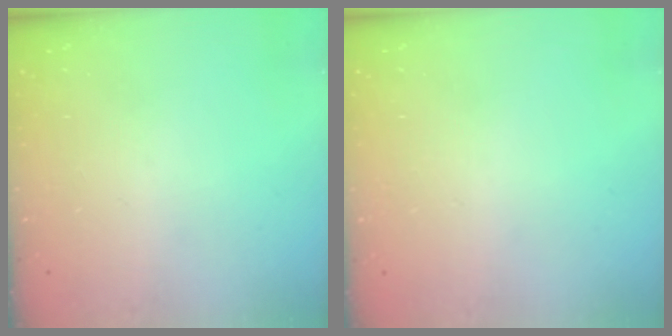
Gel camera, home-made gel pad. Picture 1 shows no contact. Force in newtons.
{"total": 2.6, "press": 2.6, "slide": 0.2}